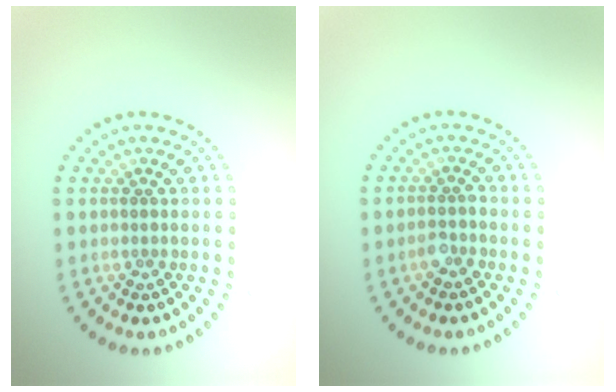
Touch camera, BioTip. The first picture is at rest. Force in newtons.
{"total": 1.6, "press": 1.4, "slide": 0.8}